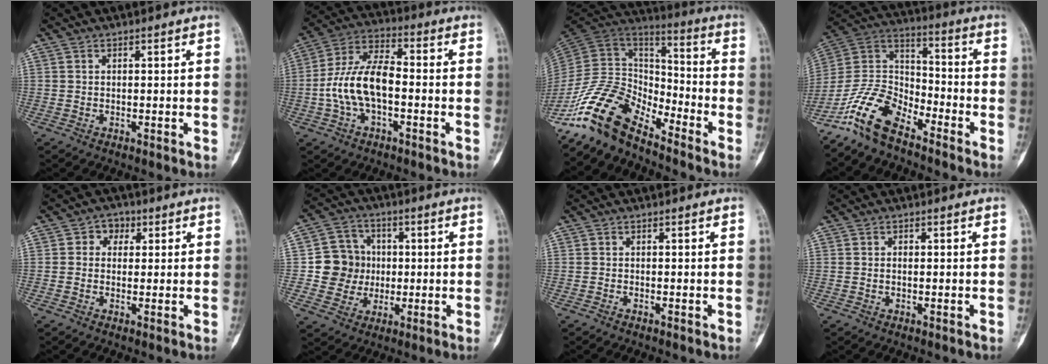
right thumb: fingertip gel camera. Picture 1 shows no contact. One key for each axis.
{"total": 12.3, "fx": -2.0, "fy": 6.2, "fz": 10.4, "tx": -0.205, "ty": 0.041, "tz": -0.043}
{"total": 14.4, "fx": -11.3, "fy": 6.1, "fz": 6.4, "tx": -0.105, "ty": 0.098, "tz": -0.230}
{"total": 12.9, "fx": -9.6, "fy": 5.5, "fz": 6.7, "tx": -0.123, "ty": 0.075, "tz": -0.196}
{"total": 3.8, "fx": 1.0, "fy": 3.3, "fz": 1.6, "tx": 0.002, "ty": 0.006, "tz": 0.006}
{"total": 9.7, "fx": -0.1, "fy": 9.2, "fz": 2.9, "tx": -0.007, "ty": 0.015, "tz": -0.003}
{"total": 0.0}
{"total": 0.8, "fx": 0.0, "fy": 0.5, "fz": 0.6, "tx": -0.010, "ty": 0.004, "tz": 0.000}